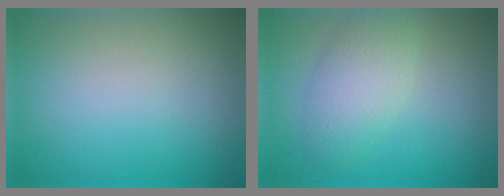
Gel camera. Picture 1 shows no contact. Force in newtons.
{"total": 3.7, "press": 3.7, "slide": 0.1}